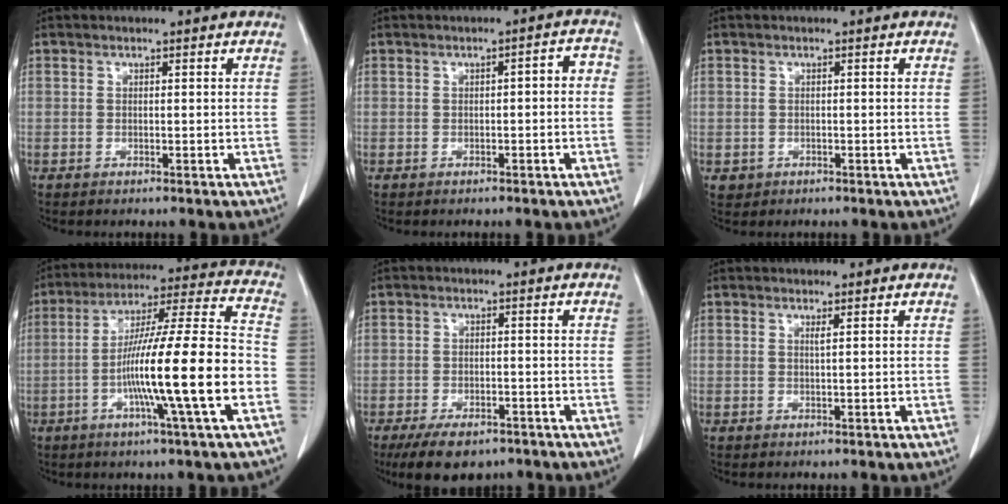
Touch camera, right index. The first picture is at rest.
{"total": 2.6, "force": [-0.4, 0.9, 2.4], "torque": [-0.029, 0.017, -0.007]}
{"total": 1.4, "force": [-0.3, 1.4, 0.1], "torque": [0.000, 0.005, 0.001]}
{"total": 18.5, "force": [-5.2, -0.6, 17.8], "torque": [-0.297, 0.001, -0.092]}
{"total": 7.6, "force": [-5.5, 3.6, 3.8], "torque": [-0.060, -0.002, -0.086]}
{"total": 0.5, "force": [0.3, -0.1, 0.4], "torque": [-0.015, -0.003, 0.008]}